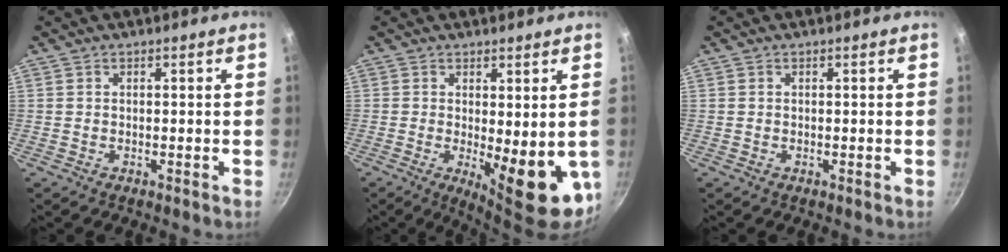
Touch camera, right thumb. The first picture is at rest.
{"total": 11.7, "force": [-1.6, 4.1, 10.8], "torque": [-0.125, -0.012, -0.007]}
{"total": 0.0}